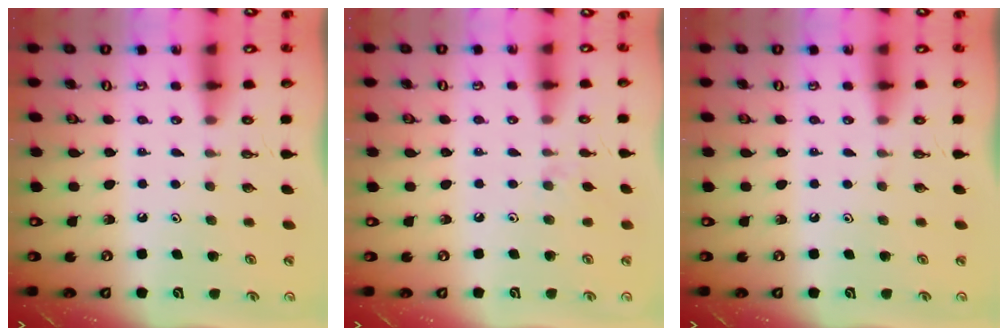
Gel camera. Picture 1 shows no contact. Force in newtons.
{"total": 3.2, "press": 3.2, "slide": 0.4}
{"total": 0.0}